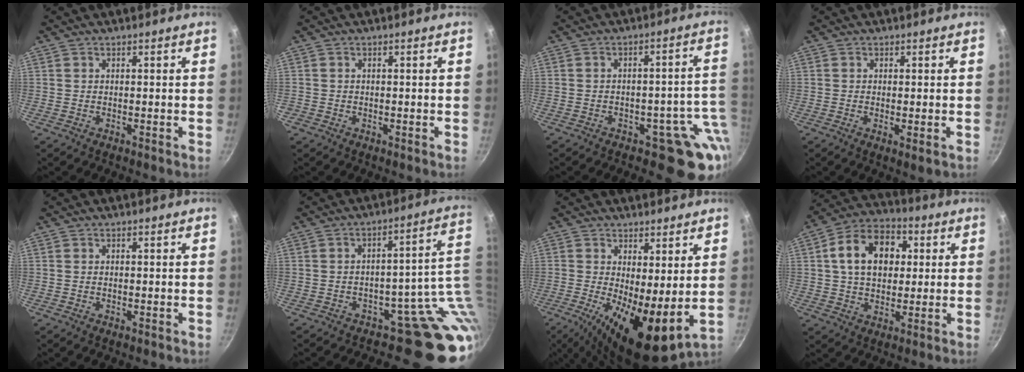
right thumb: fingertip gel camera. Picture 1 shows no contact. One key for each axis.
{"total": 0.7, "fx": -0.3, "fy": 0.6, "fz": 0.1, "tx": -0.001, "ty": 0.003, "tz": -0.006}
{"total": 8.8, "fx": -2.8, "fy": 5.5, "fz": 6.3, "tx": 0.000, "ty": 0.029, "tz": -0.035}
{"total": 1.7, "fx": -0.4, "fy": 0.3, "fz": 1.6, "tx": -0.030, "ty": -0.009, "tz": -0.007}
{"total": 0.0}
{"total": 11.6, "fx": -1.1, "fy": 9.0, "fz": 7.3, "tx": 0.012, "ty": 0.037, "tz": -0.015}
{"total": 13.3, "fx": -0.1, "fy": 5.0, "fz": 12.3, "tx": -0.189, "ty": -0.027, "tz": 0.006}
{"total": 14.3, "fx": 2.9, "fy": 10.2, "fz": 9.6, "tx": -0.127, "ty": 0.019, "tz": 0.035}